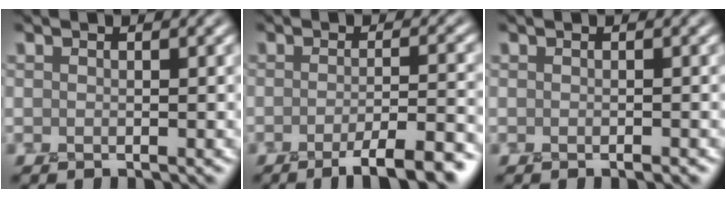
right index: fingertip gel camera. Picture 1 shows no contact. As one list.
[{"total": 6.3, "force": [-3.6, 1.3, 5.0], "torque": [-0.066, 0.002, -0.056]}, {"total": 0.6, "force": [-0.3, 0.1, 0.5], "torque": [-0.005, 0.000, -0.003]}]